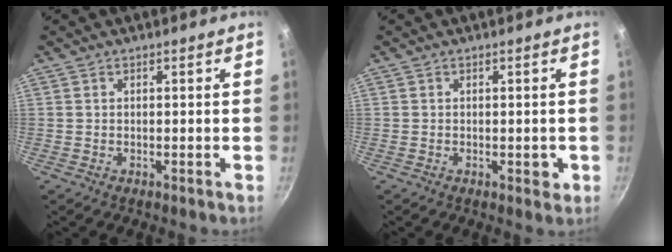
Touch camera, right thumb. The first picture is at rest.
{"total": 2.2, "force": [-0.5, 1.3, 1.7], "torque": [-0.012, 0.001, -0.007]}